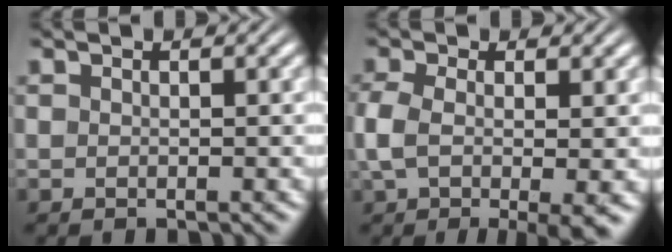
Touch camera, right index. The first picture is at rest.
{"total": 5.5, "force": [-1.7, 2.0, 4.9], "torque": [-0.094, -0.018, -0.016]}